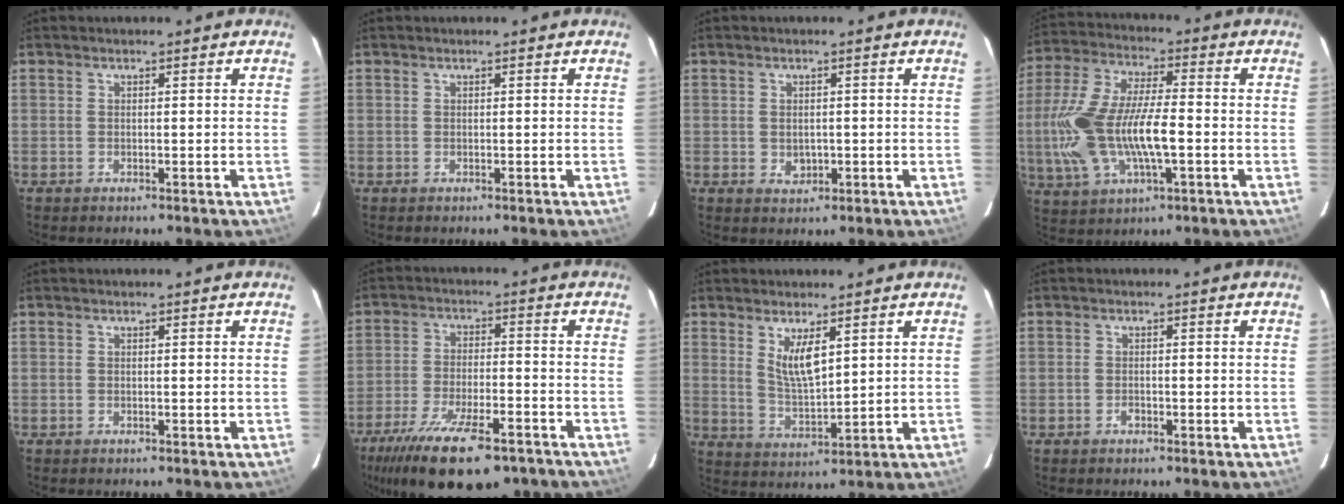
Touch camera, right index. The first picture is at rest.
{"total": 0.0}
{"total": 2.6, "force": [-0.4, 2.2, 1.4], "torque": [-0.023, 0.000, -0.001]}
{"total": 17.8, "force": [-3.0, 7.0, 16.1], "torque": [-0.343, -0.003, -0.056]}
{"total": 0.0}
{"total": 19.4, "force": [-13.6, 6.2, 12.3], "torque": [-0.241, -0.049, -0.212]}
{"total": 6.2, "force": [2.8, 1.9, 5.2], "torque": [-0.093, -0.015, 0.060]}
{"total": 1.3, "force": [-0.8, 0.7, 0.7], "torque": [-0.015, 0.001, -0.014]}